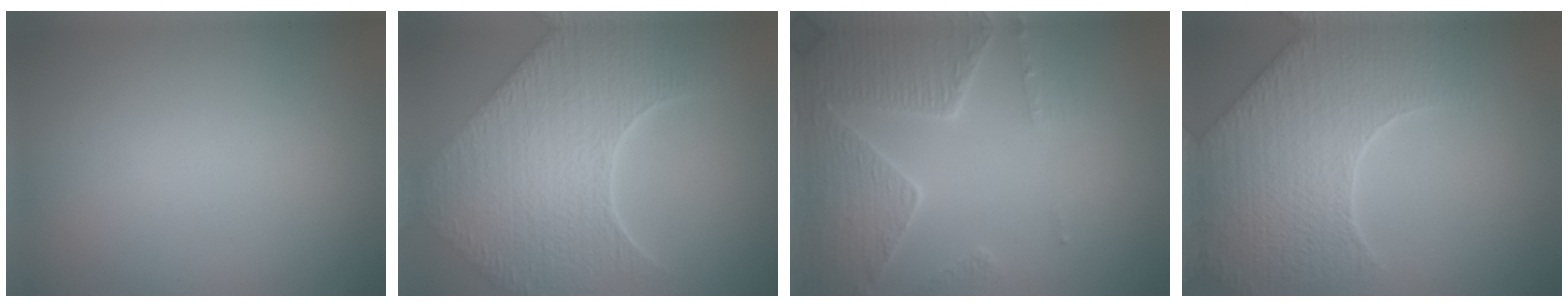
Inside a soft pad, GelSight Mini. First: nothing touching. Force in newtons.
{"total": 9.9, "press": 7.1, "slide": 6.8}
{"total": 5.7, "press": 4.9, "slide": 3.0}
{"total": 7.5, "press": 6.2, "slide": 4.2}